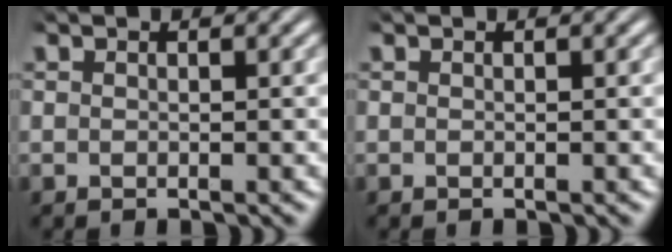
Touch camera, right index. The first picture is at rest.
{"total": 0.0}